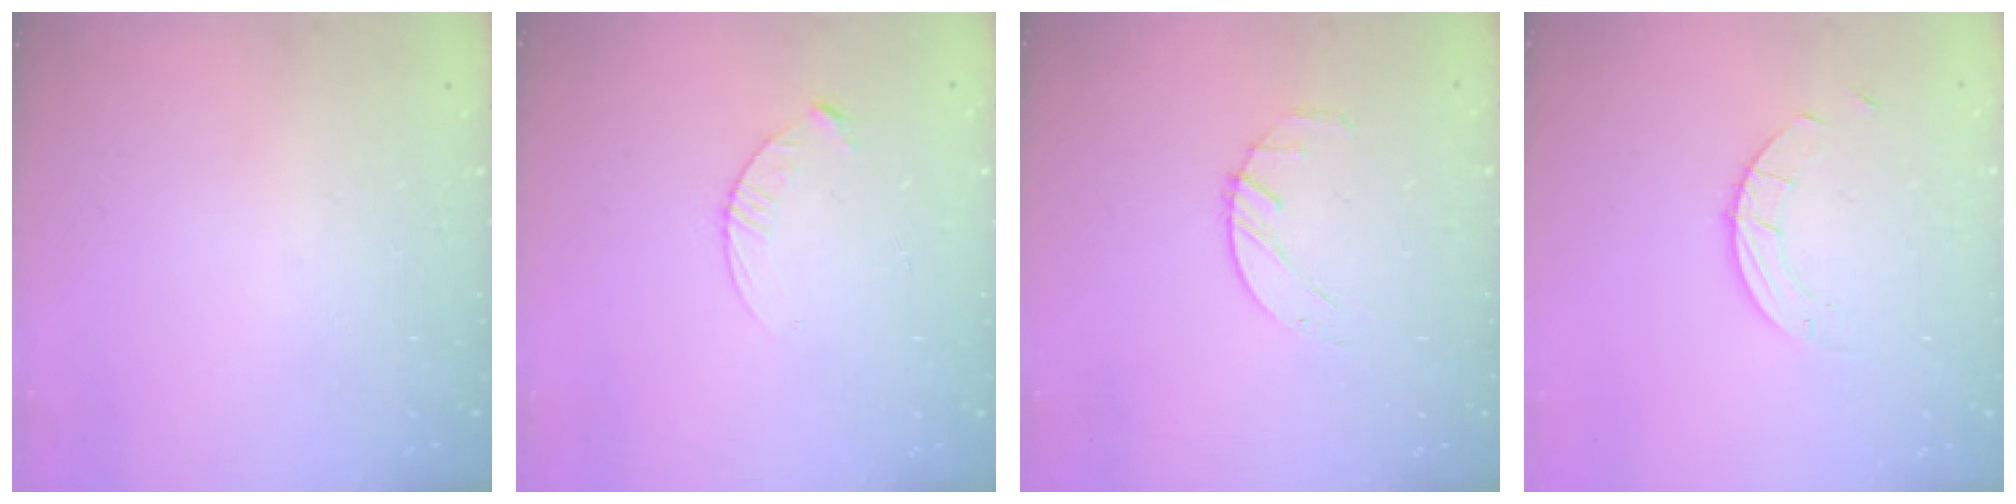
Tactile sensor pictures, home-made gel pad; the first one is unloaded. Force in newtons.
{"total": 3.7, "press": 3.7, "slide": 0.4}
{"total": 2.5, "press": 2.5, "slide": 0.4}
{"total": 2.5, "press": 2.5, "slide": 0.2}